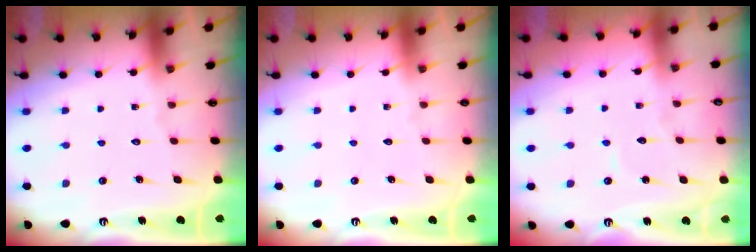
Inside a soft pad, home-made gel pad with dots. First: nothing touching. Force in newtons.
{"total": 0.0}
{"total": 3.8, "press": 3.8, "slide": 0.1}